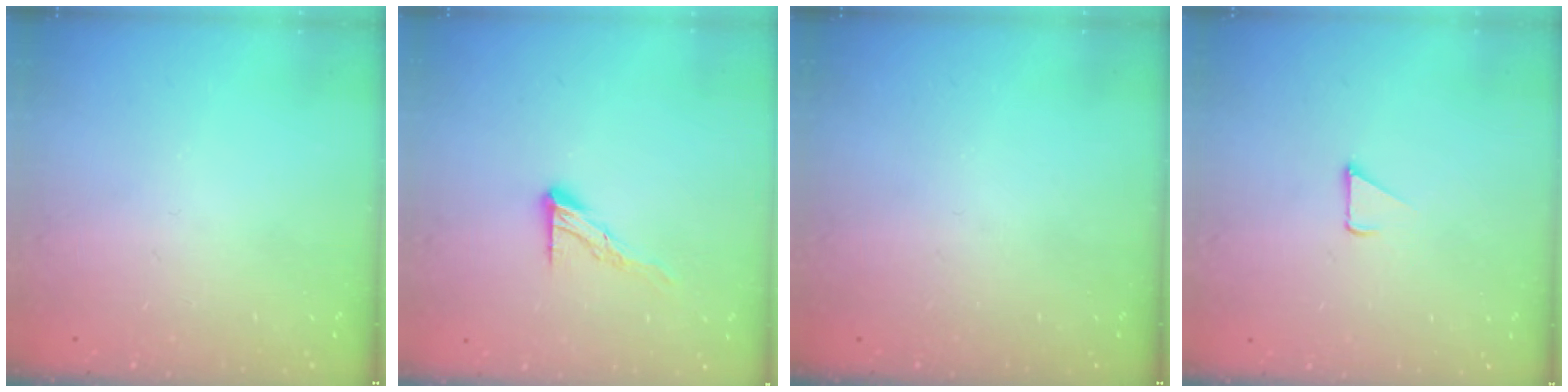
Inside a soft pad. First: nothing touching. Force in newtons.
{"total": 8.7, "press": 8.7, "slide": 0.7}
{"total": 0.0}
{"total": 2.4, "press": 2.4, "slide": 0.2}